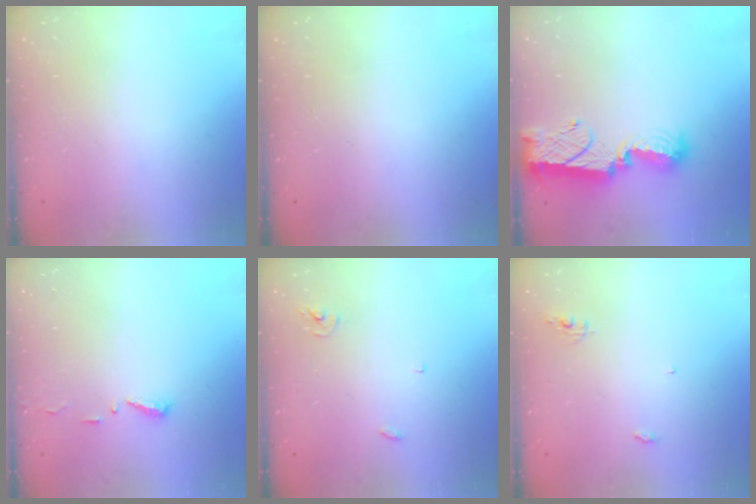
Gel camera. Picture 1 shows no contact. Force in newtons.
{"total": 0.0}
{"total": 12.3, "press": 12.3, "slide": 0.8}
{"total": 4.7, "press": 4.7, "slide": 0.5}
{"total": 3.0, "press": 3.0, "slide": 0.2}
{"total": 4.1, "press": 4.1, "slide": 0.3}